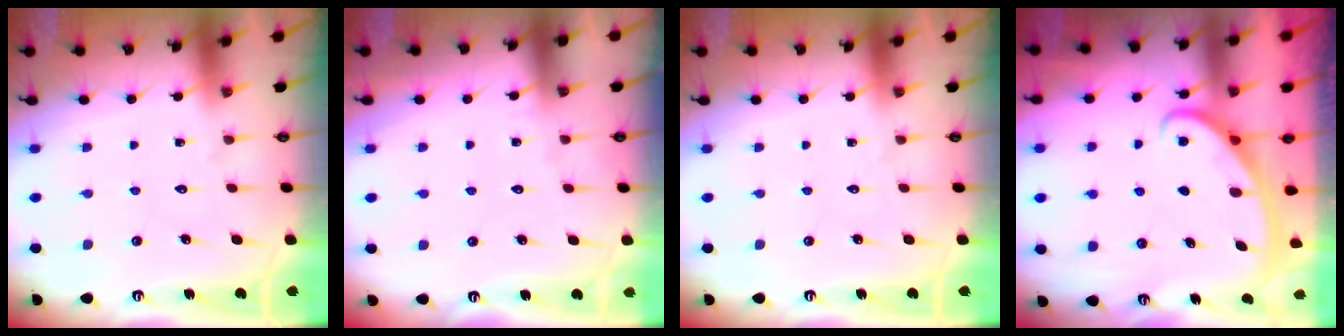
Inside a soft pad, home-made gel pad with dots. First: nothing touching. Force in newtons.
{"total": 1.8, "press": 1.7, "slide": 0.3}
{"total": 0.0}
{"total": 3.0, "press": 2.9, "slide": 0.4}